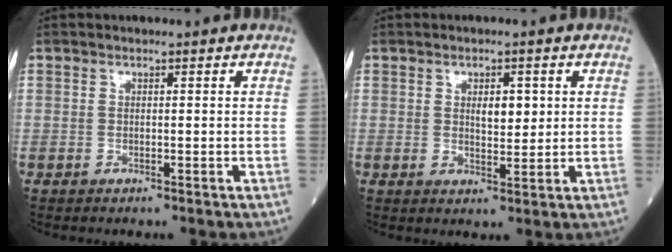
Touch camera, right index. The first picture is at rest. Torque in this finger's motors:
{"motor_torque": [0.48, 0.14, 0.23, 0.03]}